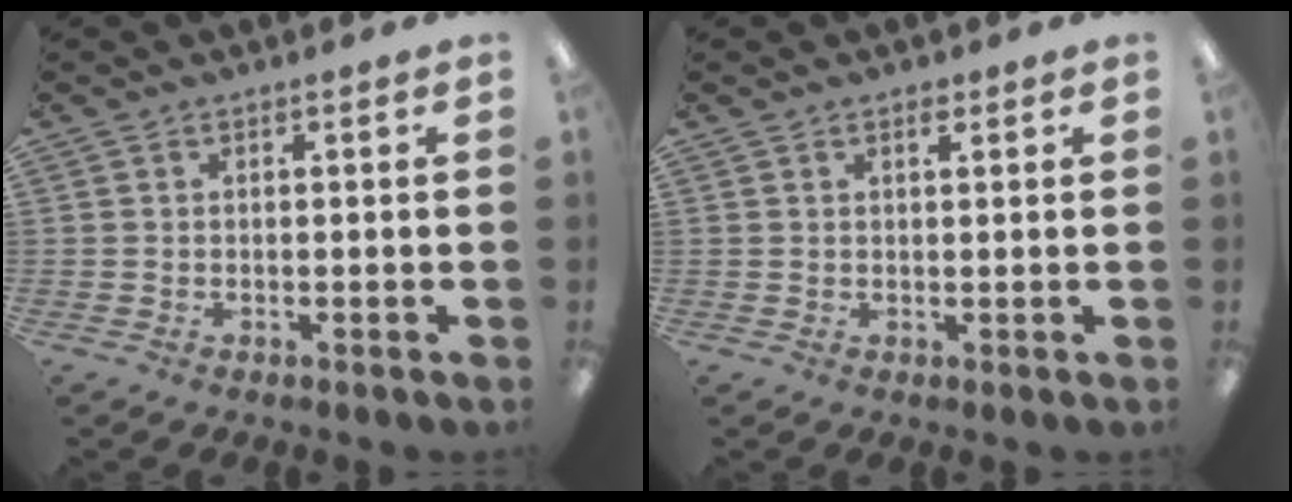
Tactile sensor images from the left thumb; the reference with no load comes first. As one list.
[{"total": 1.2, "force": [1.0, 0.4, 0.6], "torque": [-0.005, -0.003, 0.017]}]